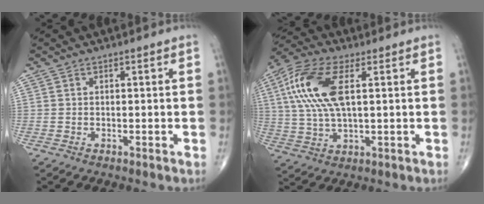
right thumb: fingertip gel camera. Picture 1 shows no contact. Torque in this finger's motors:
{"motor_torque": [1.48, 3.00, 1.23, 0.01, 0.63]}